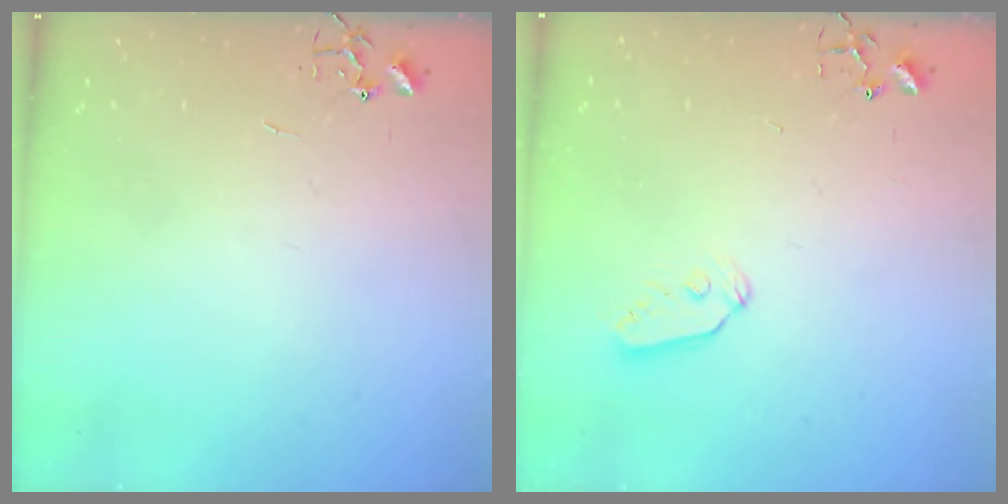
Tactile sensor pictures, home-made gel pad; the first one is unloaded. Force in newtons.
{"total": 6.0, "press": 6.0, "slide": 0.2}